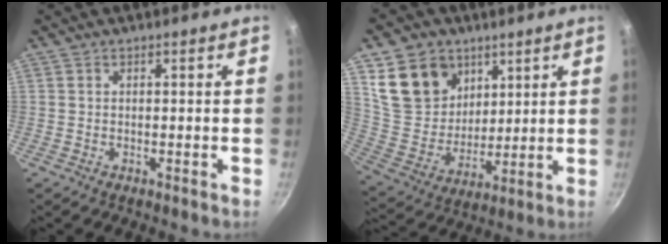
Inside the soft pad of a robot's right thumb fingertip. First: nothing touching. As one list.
[{"total": 16.0, "force": [7.7, 12.4, 6.6], "torque": [-0.081, -0.039, 0.157]}]